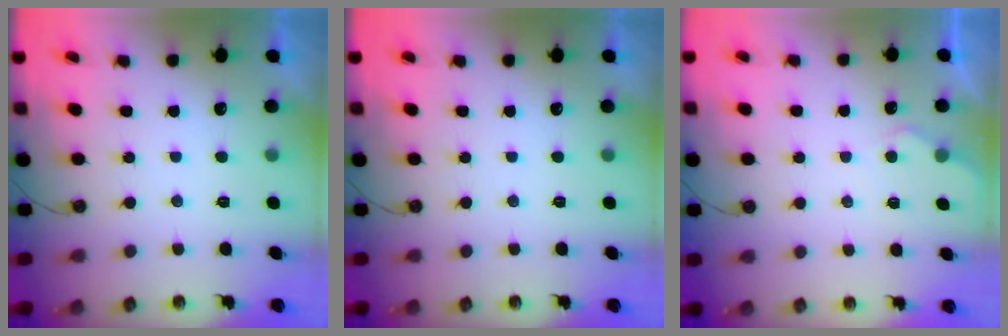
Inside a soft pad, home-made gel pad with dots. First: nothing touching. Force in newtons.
{"total": 0.0}
{"total": 5.0, "press": 5.0, "slide": 0.6}